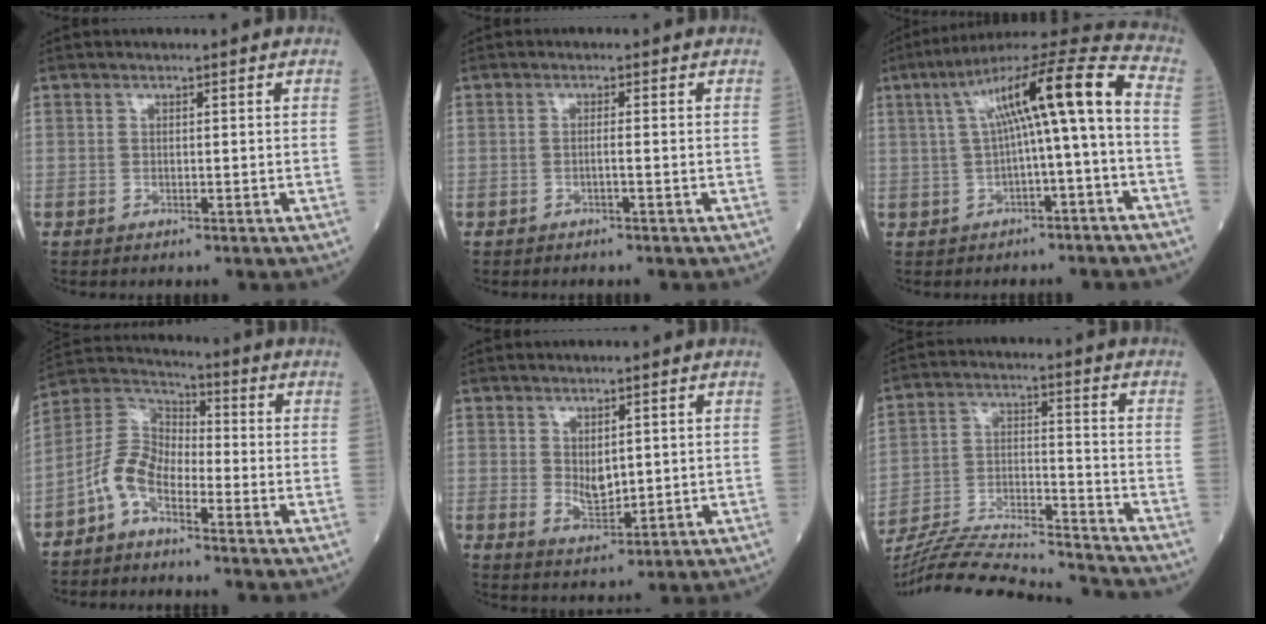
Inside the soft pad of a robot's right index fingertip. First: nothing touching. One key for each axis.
{"total": 0.9, "fx": -0.3, "fy": -0.2, "fz": 0.8, "tx": -0.014, "ty": 0.001, "tz": -0.006}
{"total": 13.4, "fx": 0.7, "fy": 0.6, "fz": 13.3, "tx": -0.210, "ty": 0.051, "tz": 0.013}
{"total": 7.0, "fx": -4.0, "fy": 3.5, "fz": 4.5, "tx": -0.104, "ty": 0.019, "tz": -0.091}
{"total": 4.0, "fx": 0.8, "fy": 2.0, "fz": 3.3, "tx": -0.059, "ty": -0.006, "tz": 0.025}
{"total": 20.0, "fx": -19.2, "fy": 0.4, "fz": 5.6, "tx": -0.123, "ty": -0.004, "tz": -0.309}